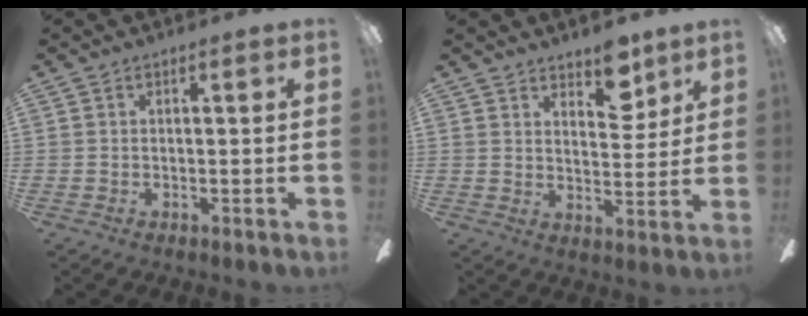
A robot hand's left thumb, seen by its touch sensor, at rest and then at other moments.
{"total": 8.5, "force": [6.3, 4.1, 4.1], "torque": [-0.033, -0.036, 0.107]}